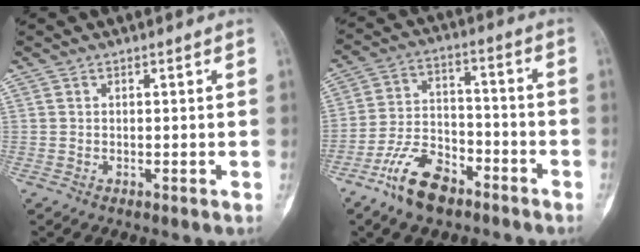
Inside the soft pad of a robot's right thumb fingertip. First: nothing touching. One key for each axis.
{"total": 11.7, "fx": -7.7, "fy": 5.8, "fz": 6.6, "tx": -0.116, "ty": 0.051, "tz": -0.148}